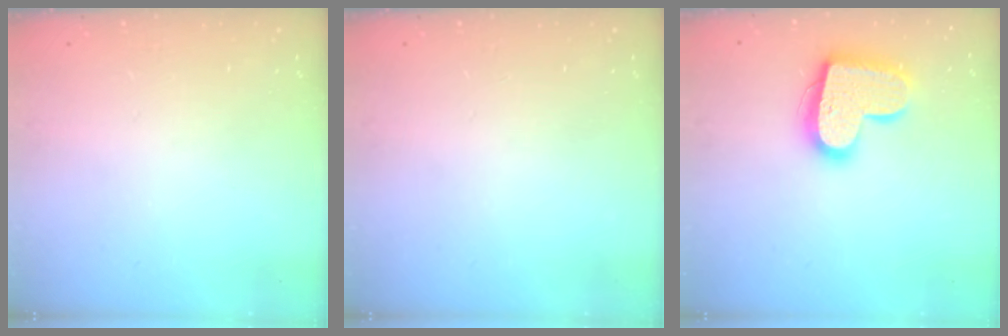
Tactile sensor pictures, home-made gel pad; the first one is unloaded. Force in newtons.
{"total": 0.0}
{"total": 17.3, "press": 17.3, "slide": 1.1}